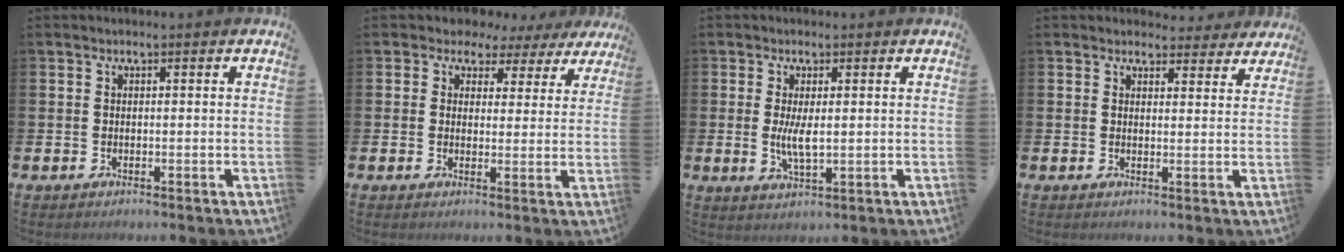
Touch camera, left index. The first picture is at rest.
{"total": 2.9, "force": [1.7, 2.4, 0.1], "torque": [-0.017, -0.011, 0.023]}
{"total": 3.7, "force": [0.5, 1.2, 3.4], "torque": [-0.059, -0.001, 0.006]}
{"total": 3.1, "force": [2.9, 1.0, 0.1], "torque": [0.008, -0.020, 0.048]}